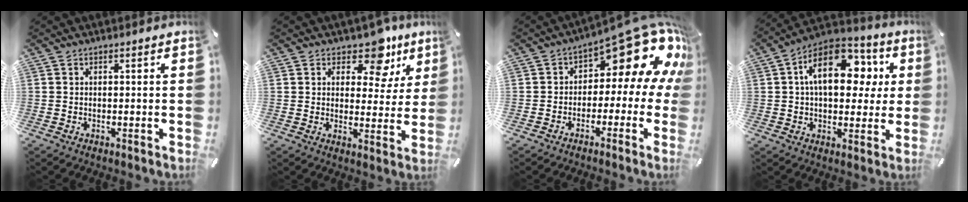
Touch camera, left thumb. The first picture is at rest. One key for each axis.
{"total": 10.7, "fx": 7.2, "fy": 5.5, "fz": 5.8, "tx": -0.068, "ty": -0.046, "tz": 0.120}
{"total": 17.3, "fx": 9.2, "fy": 7.9, "fz": 12.3, "tx": -0.150, "ty": -0.072, "tz": 0.146}
{"total": 17.1, "fx": 4.7, "fy": 10.8, "fz": 12.4, "tx": -0.195, "ty": -0.006, "tz": 0.083}